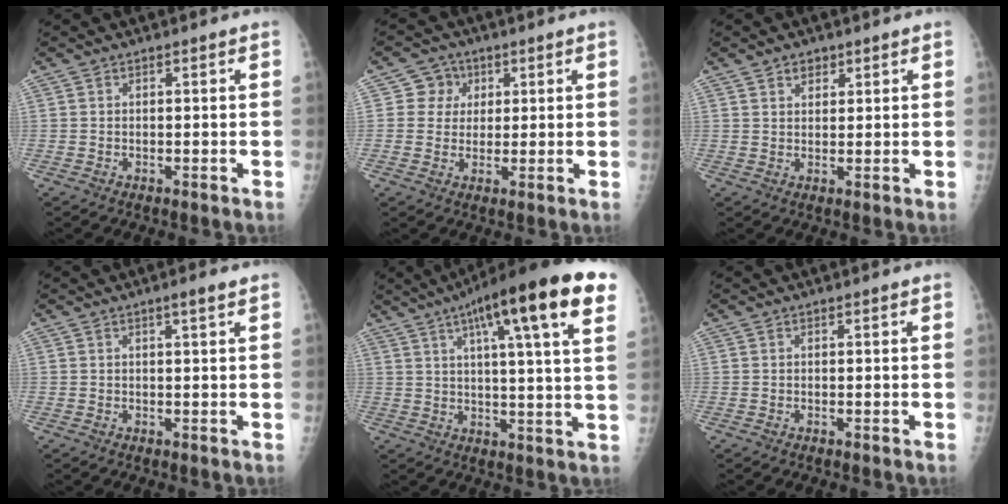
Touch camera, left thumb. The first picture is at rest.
{"total": 5.0, "force": [1.6, 4.8, 0.5], "torque": [0.023, 0.002, 0.019]}
{"total": 2.6, "force": [1.8, 1.8, 0.8], "torque": [0.003, -0.011, 0.028]}
{"total": 1.8, "force": [1.1, 0.0, 1.4], "torque": [-0.023, -0.005, 0.018]}
{"total": 21.4, "force": [10.8, 3.4, 18.1], "torque": [-0.264, -0.004, 0.145]}
{"total": 0.0}